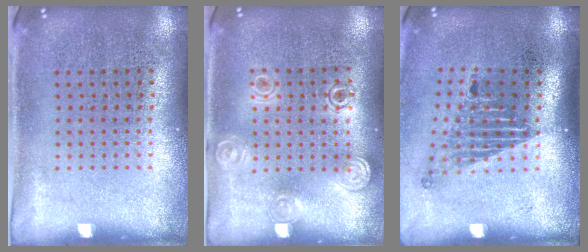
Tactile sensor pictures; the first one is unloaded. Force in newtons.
{"total": 1.3, "press": 1.2, "slide": 0.4}
{"total": 1.7, "press": 1.1, "slide": 1.2}